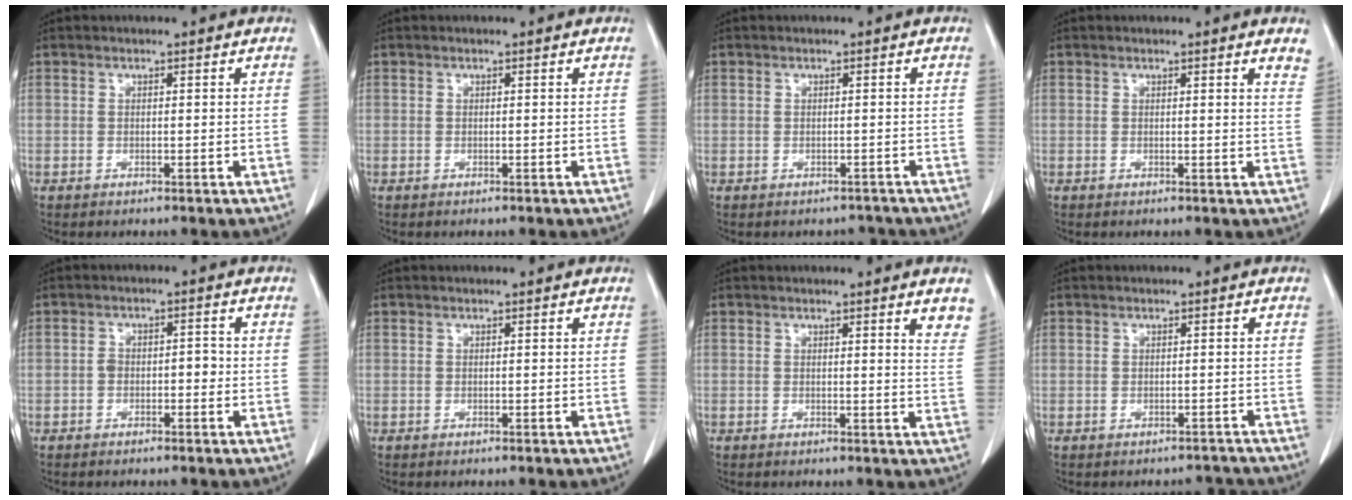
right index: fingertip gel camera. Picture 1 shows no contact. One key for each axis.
{"total": 0.0}
{"total": 1.8, "fx": -1.4, "fy": 1.1, "fz": -0.3, "tx": 0.007, "ty": 0.009, "tz": -0.018}
{"total": 2.8, "fx": 2.3, "fy": 0.1, "fz": 1.6, "tx": -0.020, "ty": -0.009, "tz": 0.012}
{"total": 2.7, "fx": -0.7, "fy": 1.5, "fz": 2.1, "tx": -0.031, "ty": 0.016, "tz": -0.010}
{"total": 0.0}
{"total": 4.1, "fx": 3.0, "fy": 0.2, "fz": 2.8, "tx": -0.030, "ty": -0.013, "tz": 0.021}
{"total": 1.9, "fx": -1.5, "fy": 1.0, "fz": -0.6, "tx": 0.014, "ty": 0.009, "tz": -0.015}